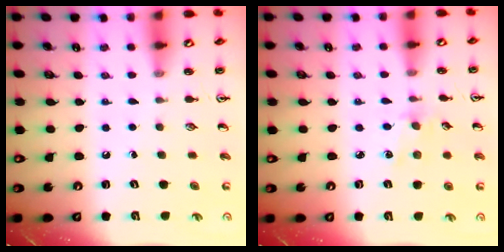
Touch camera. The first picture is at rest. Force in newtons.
{"total": 2.9, "press": 2.9, "slide": 0.5}